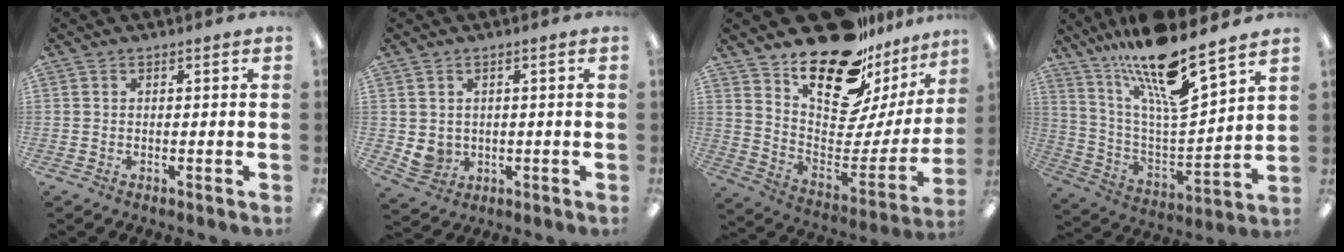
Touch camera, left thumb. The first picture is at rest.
{"total": 3.8, "force": [1.0, 3.5, 1.0], "torque": [-0.024, -0.004, 0.019]}
{"total": 22.3, "force": [16.6, 9.8, 11.3], "torque": [-0.166, -0.131, 0.290]}
{"total": 19.0, "force": [14.7, 3.7, 11.5], "torque": [-0.217, -0.099, 0.250]}